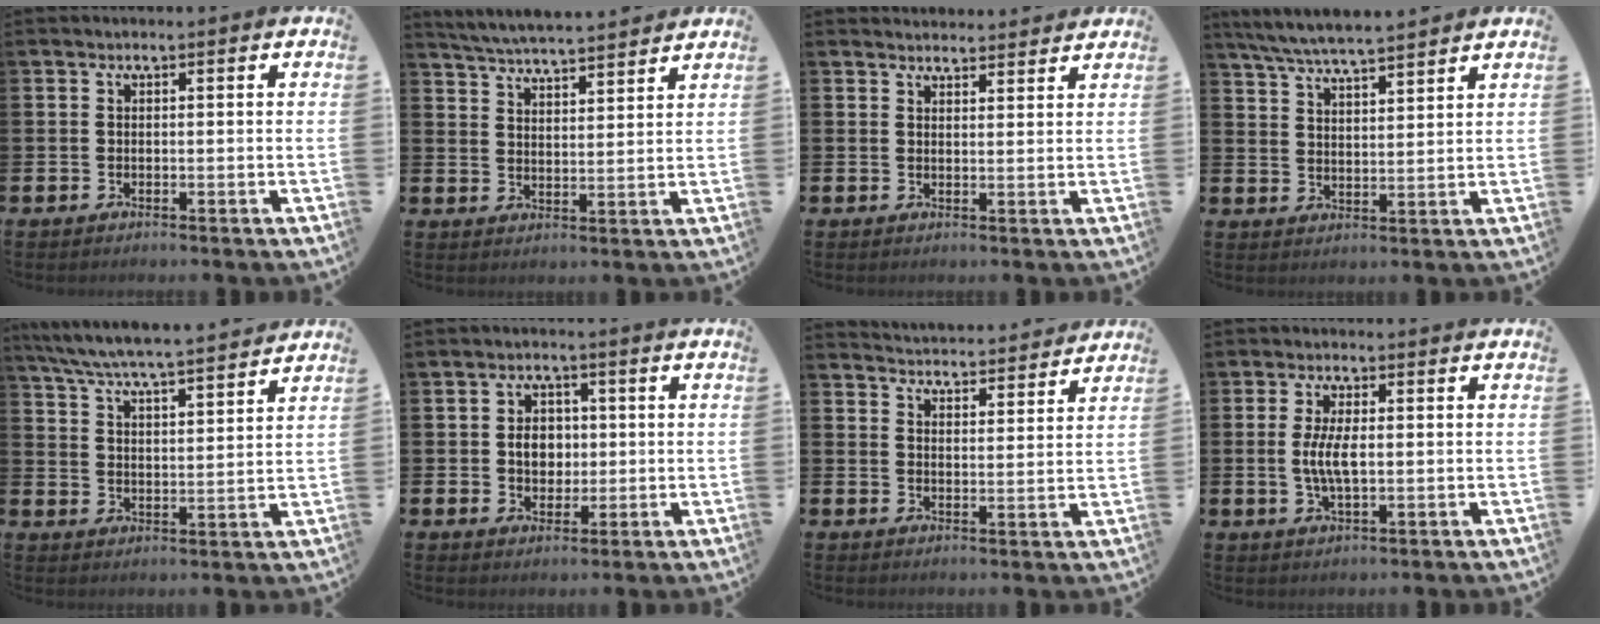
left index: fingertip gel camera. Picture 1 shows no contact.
{"total": 5.3, "force": [5.2, -0.1, 0.4], "torque": [-0.027, -0.034, 0.093]}
{"total": 2.9, "force": [2.9, 0.4, -0.1], "torque": [0.001, -0.017, 0.052]}
{"total": 6.1, "force": [6.0, 0.3, 1.5], "torque": [-0.047, -0.031, 0.106]}
{"total": 7.0, "force": [6.7, -0.1, 1.8], "torque": [-0.059, -0.050, 0.117]}
{"total": 4.1, "force": [0.3, 3.3, 2.4], "torque": [-0.026, 0.001, -0.005]}
{"total": 4.4, "force": [4.4, 0.4, -0.3], "torque": [-0.001, -0.034, 0.078]}
{"total": 4.8, "force": [0.3, 1.8, 4.4], "torque": [-0.087, 0.001, 0.000]}